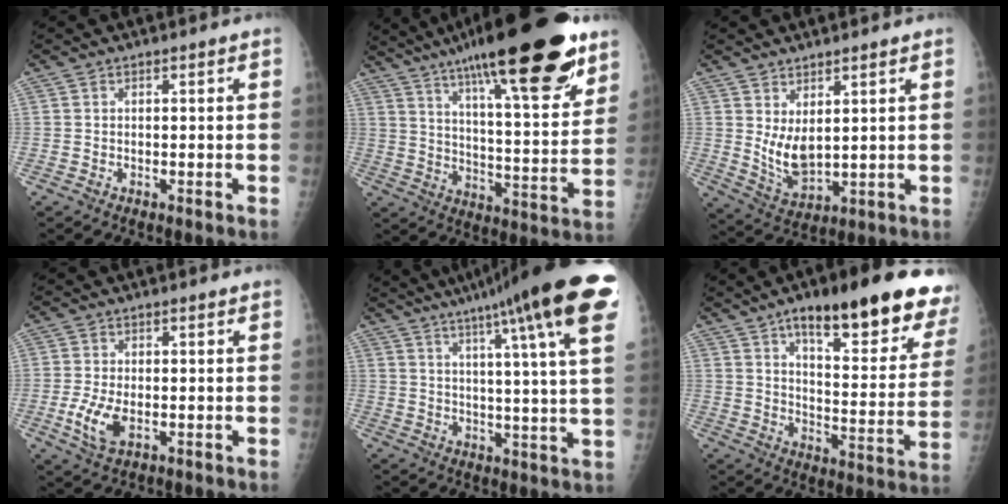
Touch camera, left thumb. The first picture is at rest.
{"total": 28.7, "force": [18.8, 6.5, 20.8], "torque": [-0.295, -0.048, 0.291]}
{"total": 7.5, "force": [2.8, 3.4, 6.0], "torque": [-0.100, -0.034, 0.064]}
{"total": 5.6, "force": [-1.3, 2.9, 4.6], "torque": [-0.105, -0.008, -0.022]}
{"total": 23.1, "force": [13.2, 2.0, 18.8], "torque": [-0.270, -0.022, 0.168]}
{"total": 24.7, "force": [15.3, 7.3, 18.0], "torque": [-0.200, -0.051, 0.212]}